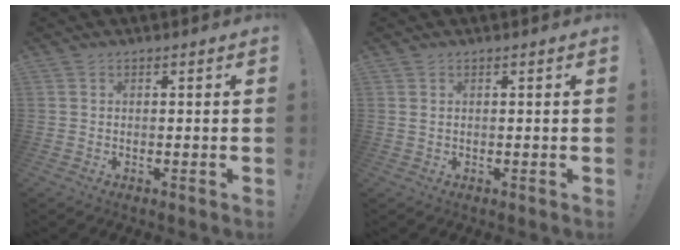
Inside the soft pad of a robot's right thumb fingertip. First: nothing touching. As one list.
[{"total": 0.7, "force": [0.4, 0.3, 0.5], "torque": [-0.008, 0.000, 0.006]}]